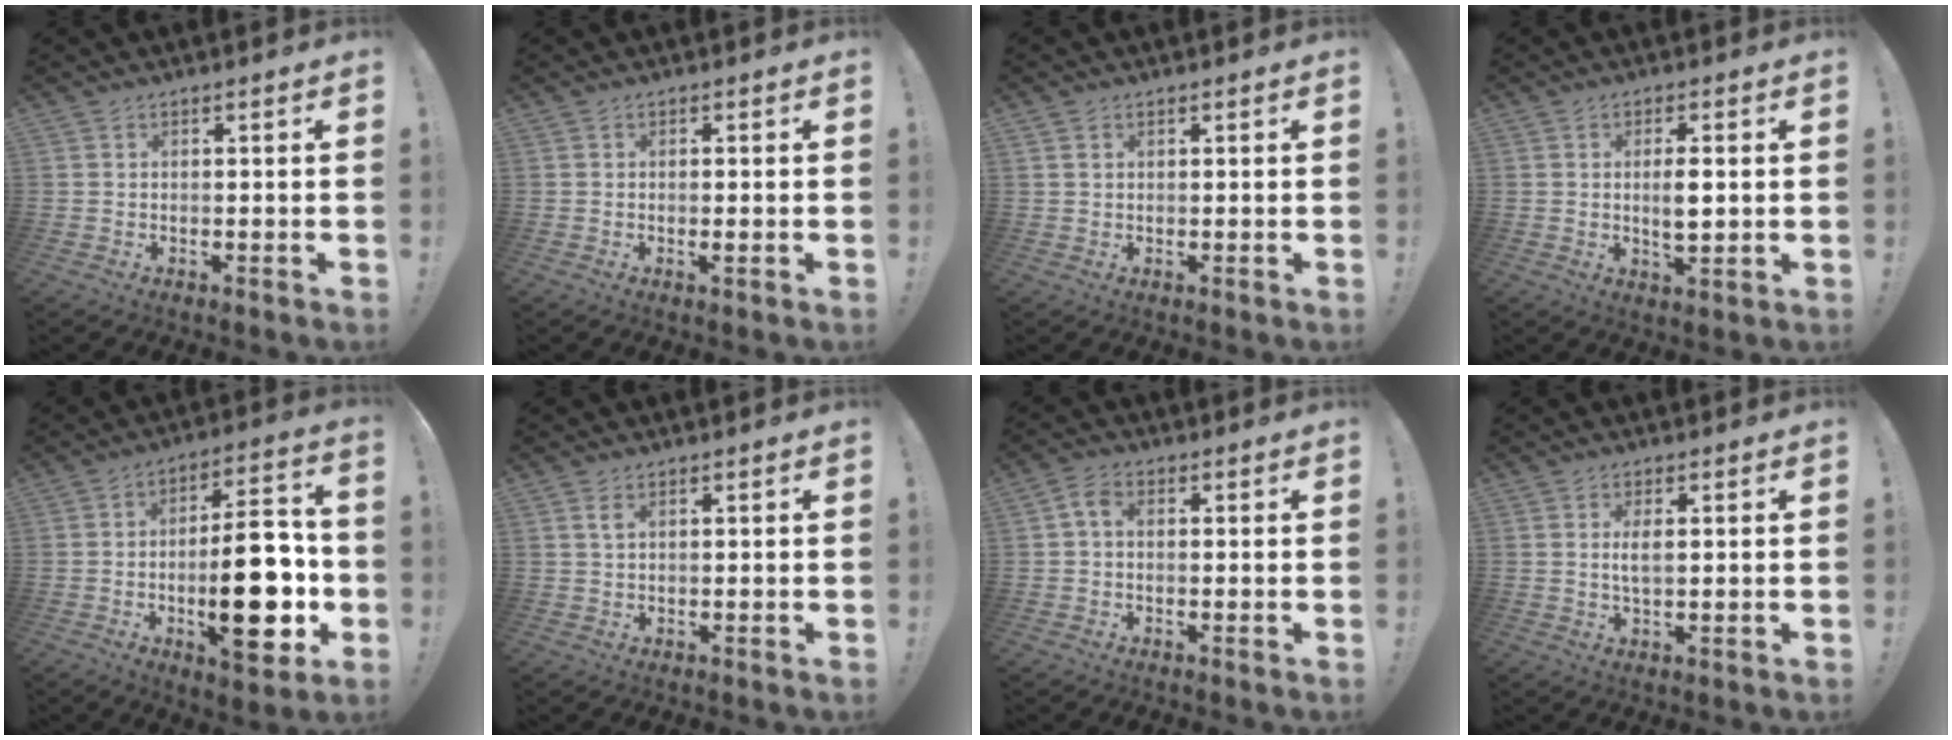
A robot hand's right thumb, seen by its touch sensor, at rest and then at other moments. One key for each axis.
{"total": 1.1, "fx": -0.1, "fy": 0.0, "fz": 1.1, "tx": -0.017, "ty": -0.002, "tz": -0.002}
{"total": 1.3, "fx": 0.8, "fy": 0.9, "fz": 0.5, "tx": -0.006, "ty": -0.001, "tz": 0.013}
{"total": 5.4, "fx": 0.5, "fy": 1.9, "fz": 5.0, "tx": -0.082, "ty": -0.006, "tz": 0.004}
{"total": 22.2, "fx": -4.0, "fy": 8.6, "fz": 20.0, "tx": -0.300, "ty": 0.015, "tz": -0.055}
{"total": 1.9, "fx": 0.8, "fy": 0.6, "fz": 1.5, "tx": -0.027, "ty": 0.000, "tz": 0.012}
{"total": 3.8, "fx": 0.2, "fy": 2.5, "fz": 2.9, "tx": -0.055, "ty": 0.011, "tz": 0.006}
{"total": 3.3, "fx": 0.4, "fy": 0.9, "fz": 3.1, "tx": -0.056, "ty": -0.007, "tz": 0.001}